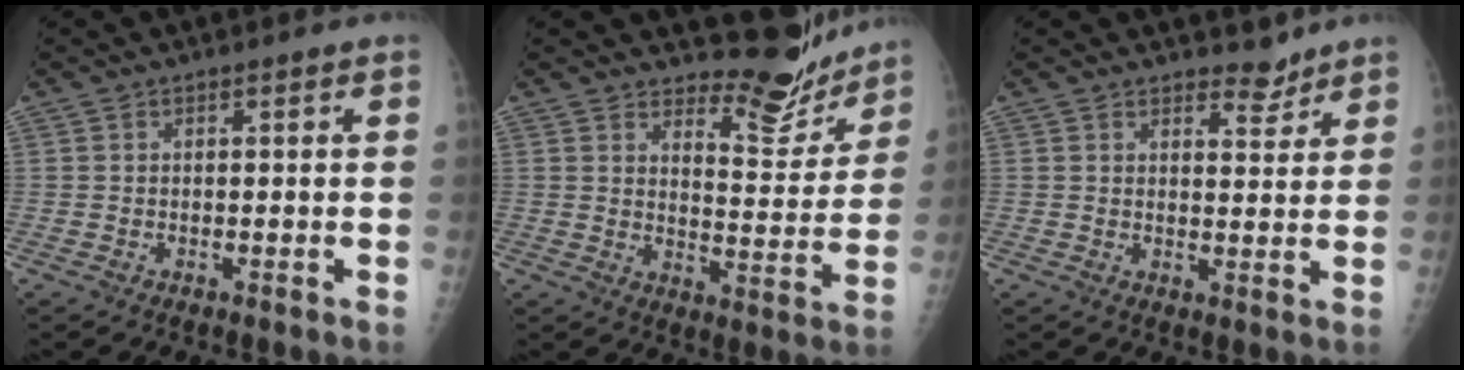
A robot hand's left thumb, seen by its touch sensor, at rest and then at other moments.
{"total": 9.8, "force": [9.1, 3.0, 1.9], "torque": [0.005, -0.091, 0.129]}
{"total": 3.5, "force": [3.1, 1.4, 0.7], "torque": [0.010, -0.025, 0.046]}